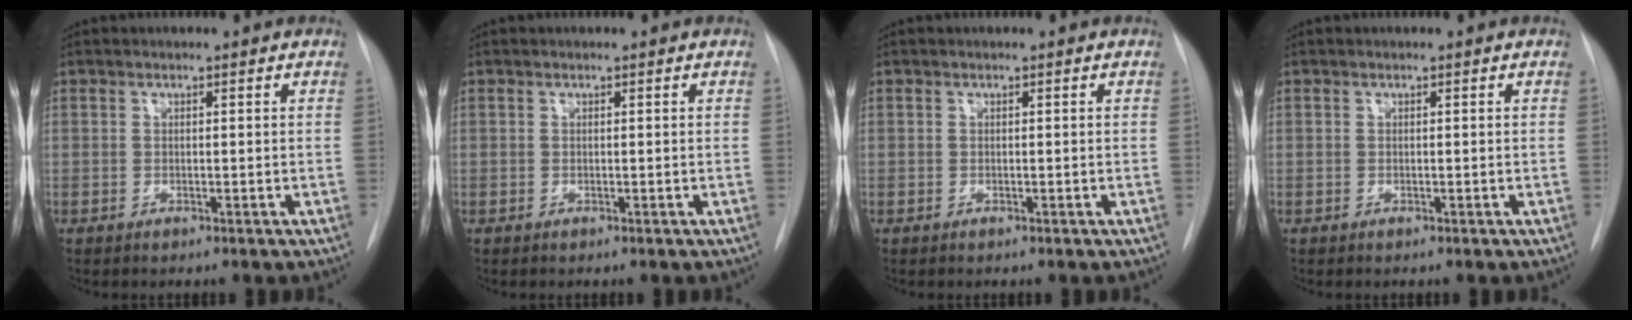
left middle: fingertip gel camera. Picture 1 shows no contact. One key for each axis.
{"total": 0.0}
{"total": 0.0}
{"total": 0.0}